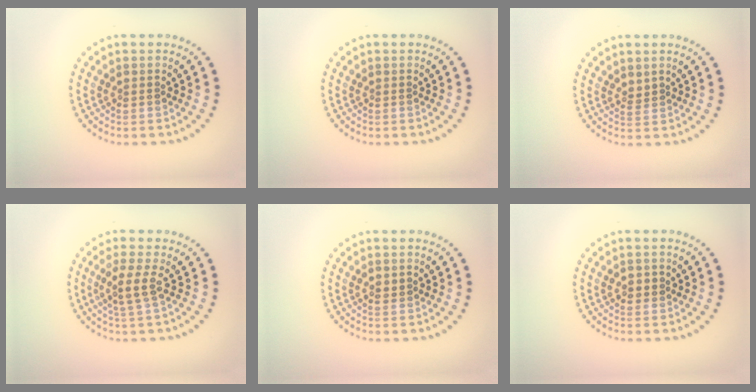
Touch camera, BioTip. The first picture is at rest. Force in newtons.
{"total": 0.0}
{"total": 0.9, "press": 0.8, "slide": 0.4}
{"total": 2.0, "press": 1.5, "slide": 1.3}
{"total": 0.9, "press": 0.9, "slide": 0.0}
{"total": 1.2, "press": 1.1, "slide": 0.3}